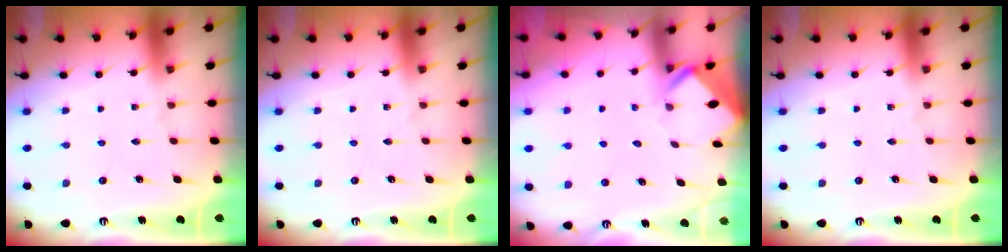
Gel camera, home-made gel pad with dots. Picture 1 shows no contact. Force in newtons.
{"total": 0.0}
{"total": 2.6, "press": 2.6, "slide": 0.1}
{"total": 0.0}